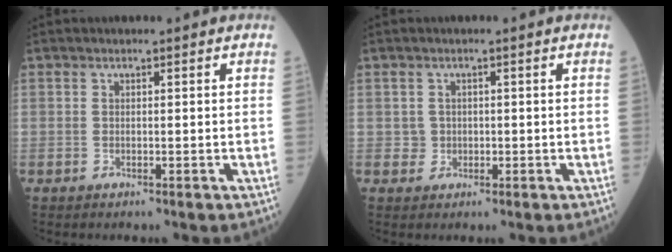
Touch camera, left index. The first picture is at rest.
{"total": 1.5, "force": [0.0, 1.5, 0.2], "torque": [-0.001, 0.002, 0.003]}